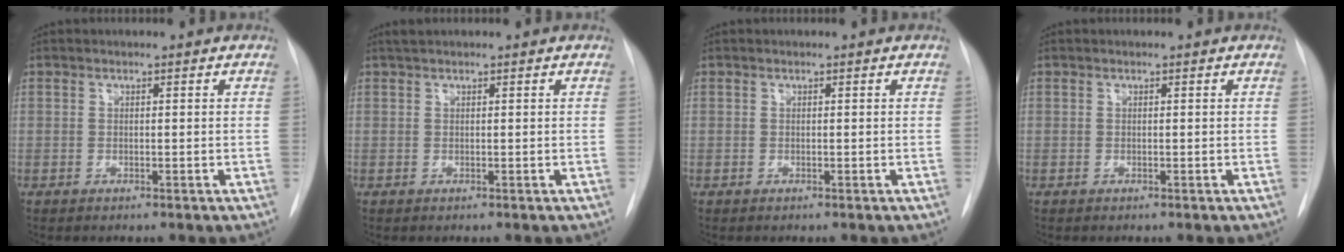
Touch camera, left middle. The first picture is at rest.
{"total": 1.0, "force": [0.8, 0.0, 0.5], "torque": [-0.015, 0.012, 0.019]}
{"total": 0.0}
{"total": 0.0}